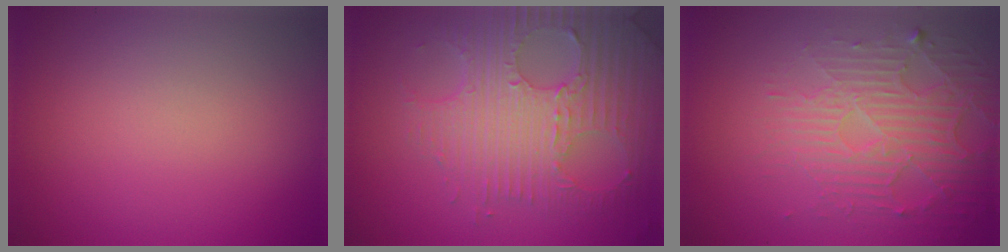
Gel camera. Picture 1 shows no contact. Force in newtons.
{"total": 7.9, "press": 5.6, "slide": 5.6}
{"total": 5.1, "press": 3.5, "slide": 3.7}